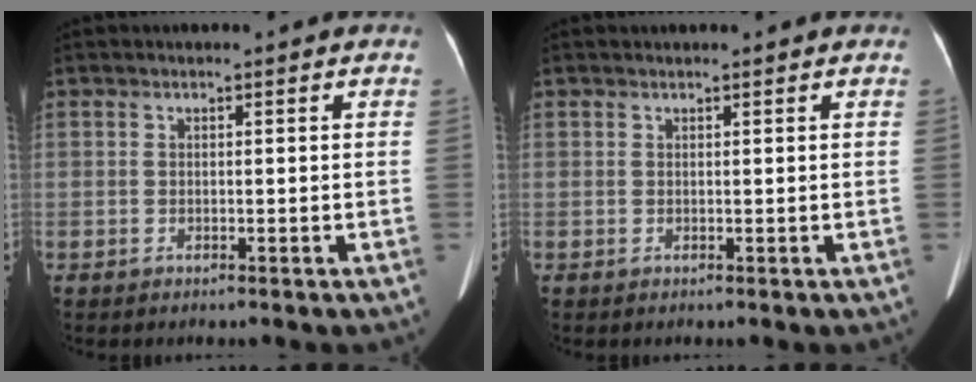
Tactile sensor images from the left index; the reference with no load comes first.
{"total": 1.3, "force": [1.2, 0.2, 0.5], "torque": [-0.008, 0.019, 0.019]}